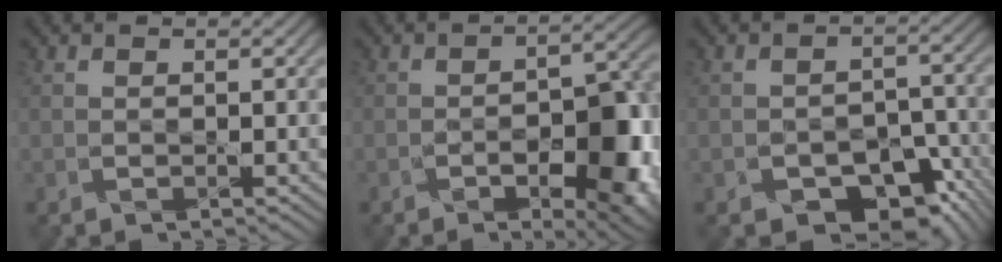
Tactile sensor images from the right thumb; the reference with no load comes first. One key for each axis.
{"total": 11.2, "fx": -4.9, "fy": 4.7, "fz": 9.0, "tx": -0.119, "ty": -0.006, "tz": -0.060}
{"total": 9.9, "fx": -6.5, "fy": 5.9, "fz": 4.6, "tx": -0.054, "ty": -0.010, "tz": -0.086}